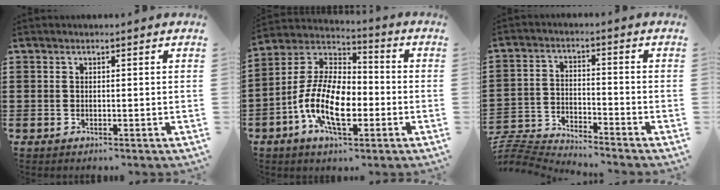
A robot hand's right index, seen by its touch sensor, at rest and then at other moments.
{"total": 12.5, "force": [-4.1, 6.1, 10.1], "torque": [-0.238, -0.002, -0.085]}
{"total": 5.4, "force": [-5.4, 0.1, 0.3], "torque": [-0.026, -0.003, -0.115]}